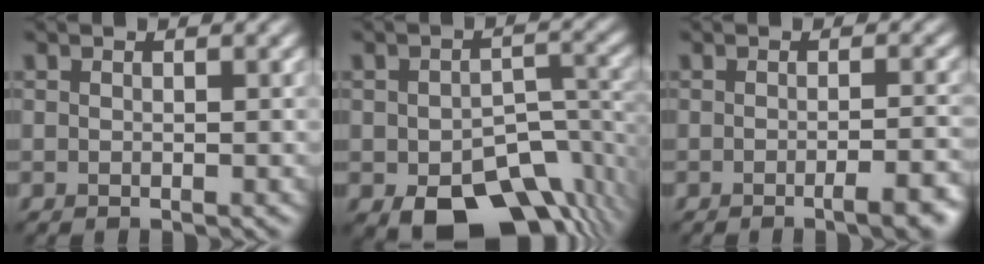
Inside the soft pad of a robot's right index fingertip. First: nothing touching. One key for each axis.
{"total": 10.8, "fx": -5.5, "fy": 6.2, "fz": 6.9, "tx": -0.098, "ty": -0.037, "tz": -0.065}
{"total": 4.2, "fx": -2.0, "fy": 1.2, "fz": 3.5, "tx": -0.032, "ty": 0.003, "tz": -0.025}